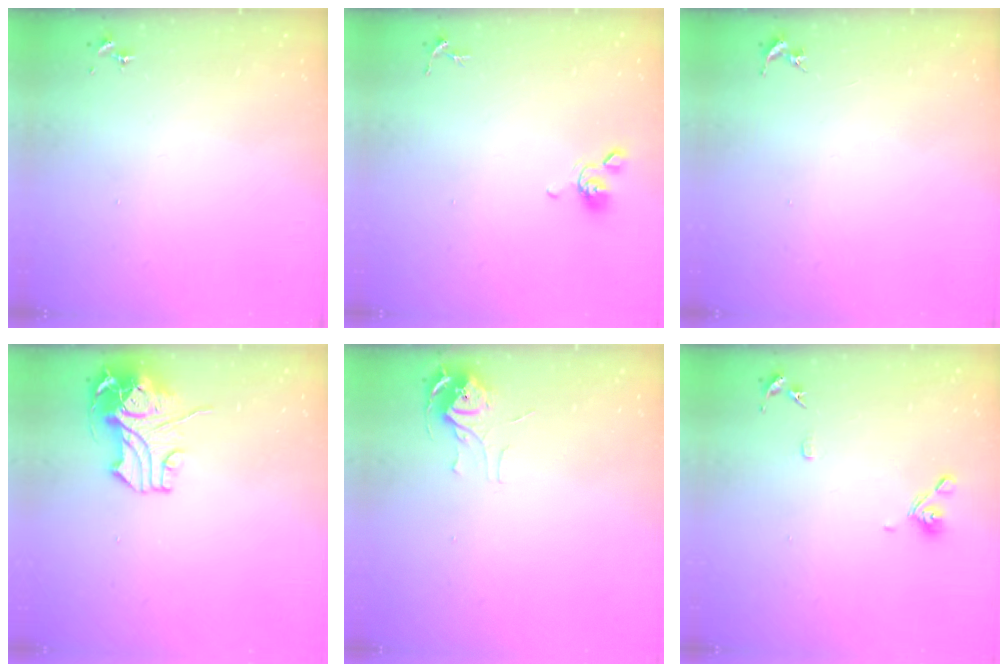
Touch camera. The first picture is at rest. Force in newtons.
{"total": 6.2, "press": 6.0, "slide": 1.5}
{"total": 0.0}
{"total": 11.8, "press": 11.7, "slide": 2.1}
{"total": 6.2, "press": 6.1, "slide": 0.5}
{"total": 8.6, "press": 8.4, "slide": 1.6}